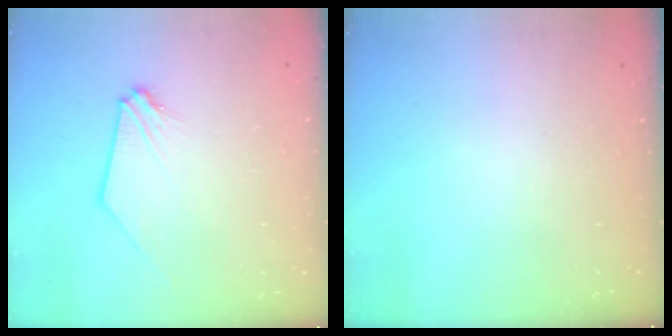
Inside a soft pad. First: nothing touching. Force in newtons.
{"total": 0.0}